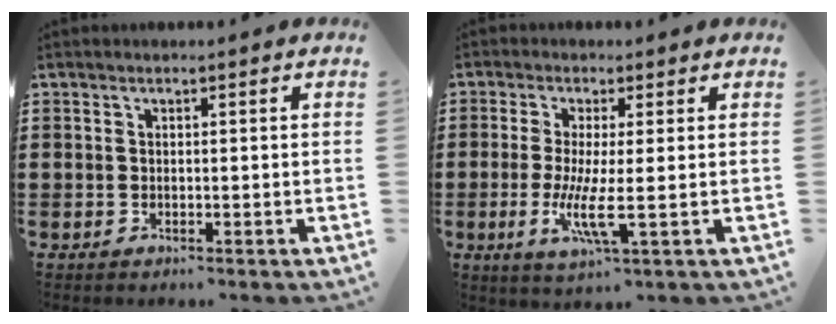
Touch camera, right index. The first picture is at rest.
{"total": 6.0, "force": [-1.0, 0.5, 5.9], "torque": [-0.118, -0.015, -0.019]}